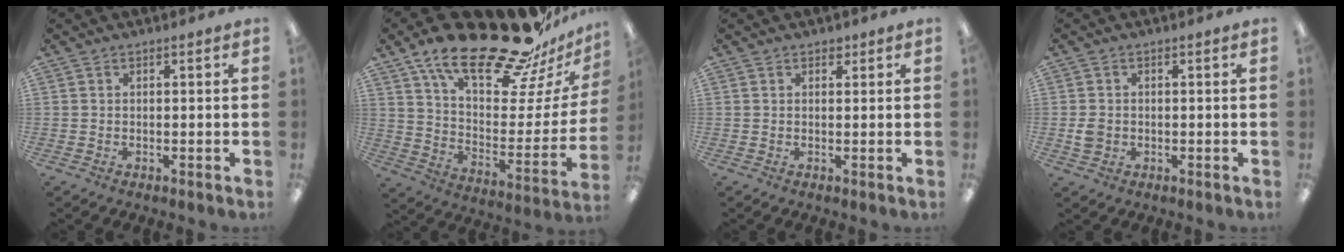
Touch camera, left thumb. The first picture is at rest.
{"total": 25.9, "force": [20.6, 7.7, 13.8], "torque": [-0.214, -0.143, 0.342]}
{"total": 1.6, "force": [1.1, 1.0, 0.7], "torque": [-0.007, -0.002, 0.018]}
{"total": 2.9, "force": [-0.3, 2.4, 1.4], "torque": [-0.018, 0.002, -0.007]}